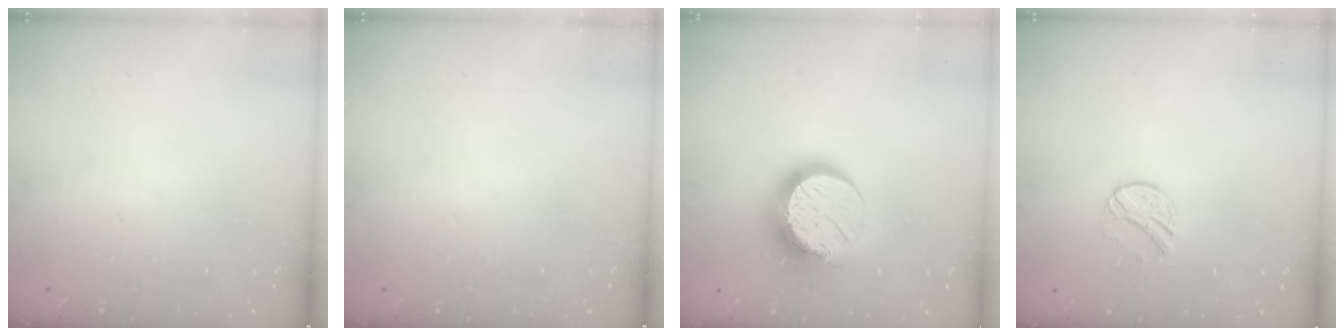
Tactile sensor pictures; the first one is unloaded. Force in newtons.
{"total": 0.0}
{"total": 13.6, "press": 13.5, "slide": 0.5}
{"total": 7.4, "press": 7.4, "slide": 0.6}